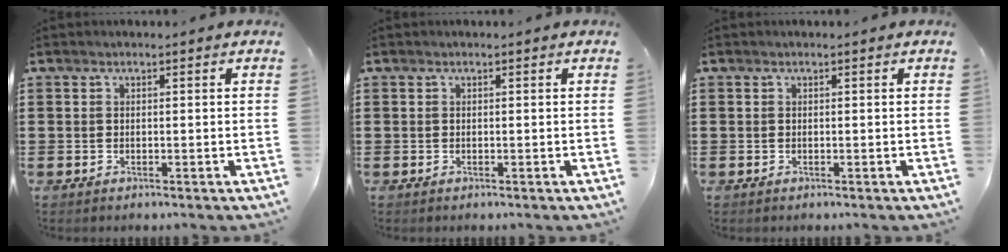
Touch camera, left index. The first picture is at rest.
{"total": 0.0}
{"total": 0.0}